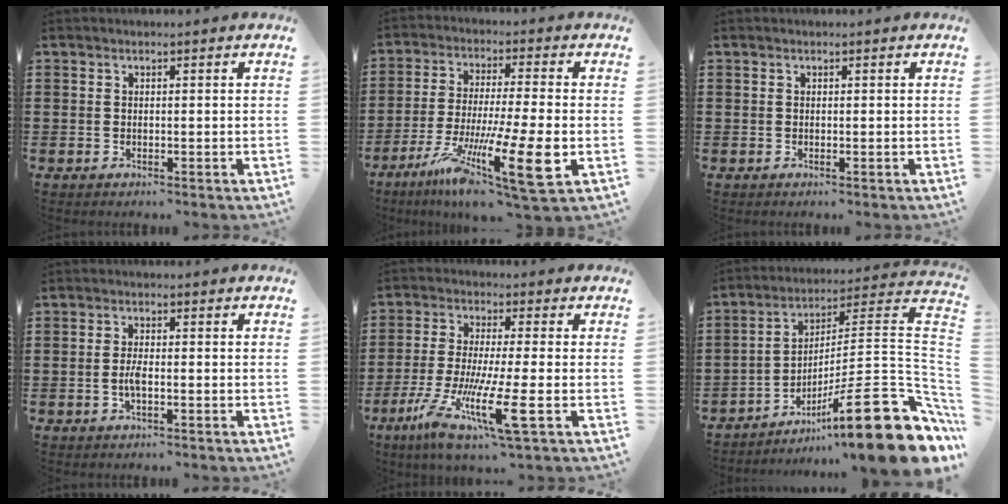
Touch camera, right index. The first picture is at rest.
{"total": 15.3, "force": [-6.4, 2.1, 13.7], "torque": [-0.262, -0.009, -0.106]}
{"total": 0.0}
{"total": 2.5, "force": [-0.8, 0.6, 2.3], "torque": [-0.051, -0.001, -0.016]}
{"total": 11.1, "force": [-4.4, 1.1, 10.1], "torque": [-0.219, -0.020, -0.085]}
{"total": 18.5, "force": [-9.5, 3.6, 15.5], "torque": [-0.232, 0.015, -0.159]}